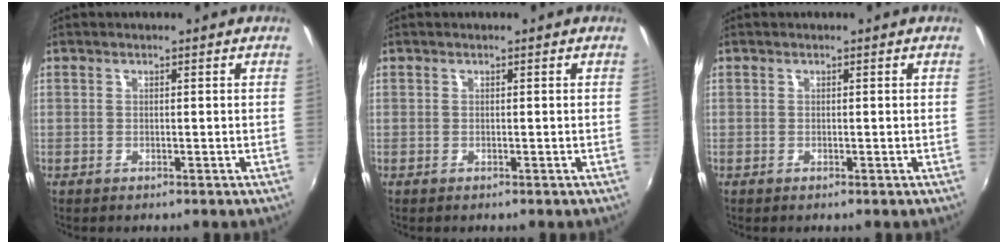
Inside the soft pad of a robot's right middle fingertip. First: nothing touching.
{"total": 0.0}
{"total": 0.0}